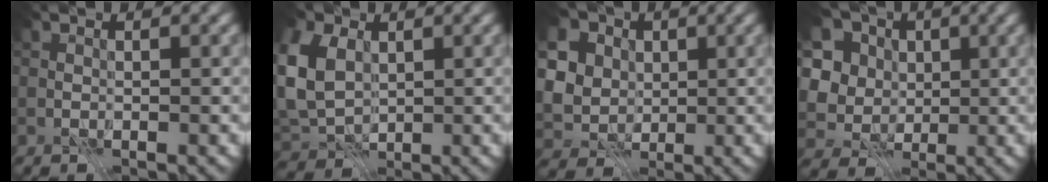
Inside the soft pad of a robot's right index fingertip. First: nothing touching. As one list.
[{"total": 7.0, "force": [1.2, 5.2, 4.5], "torque": [-0.117, 0.010, 0.015]}, {"total": 10.6, "force": [3.0, 8.8, 5.1], "torque": [-0.116, 0.018, 0.027]}, {"total": 9.6, "force": [1.9, 8.4, 4.3], "torque": [-0.122, 0.026, 0.004]}]